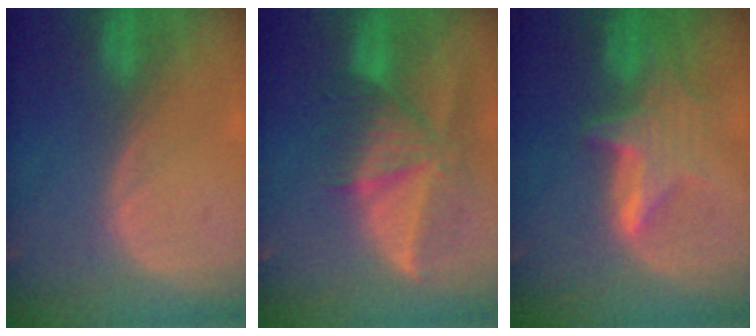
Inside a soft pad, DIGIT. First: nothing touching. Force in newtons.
{"total": 9.2, "press": 8.3, "slide": 4.0}
{"total": 6.9, "press": 6.4, "slide": 2.6}